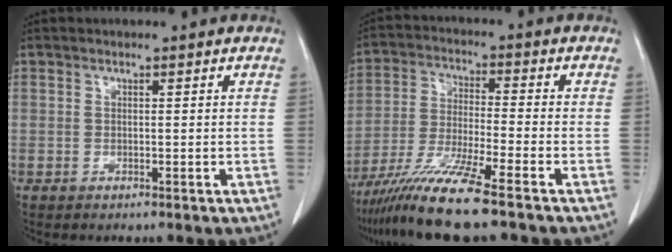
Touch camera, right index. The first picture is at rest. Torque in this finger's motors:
{"motor_torque": [1.30, -0.84, 0.71, 0.21]}